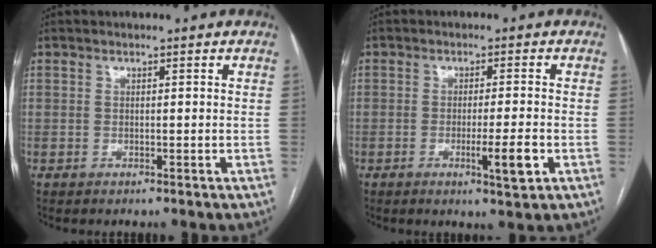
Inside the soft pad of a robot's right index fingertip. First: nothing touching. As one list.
[{"total": 4.4, "force": [-1.6, -0.1, 4.1], "torque": [-0.062, -0.008, -0.022]}]